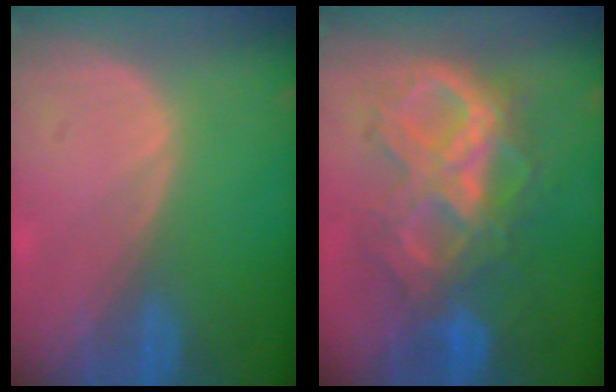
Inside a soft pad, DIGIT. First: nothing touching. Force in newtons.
{"total": 10.5, "press": 10.4, "slide": 1.3}